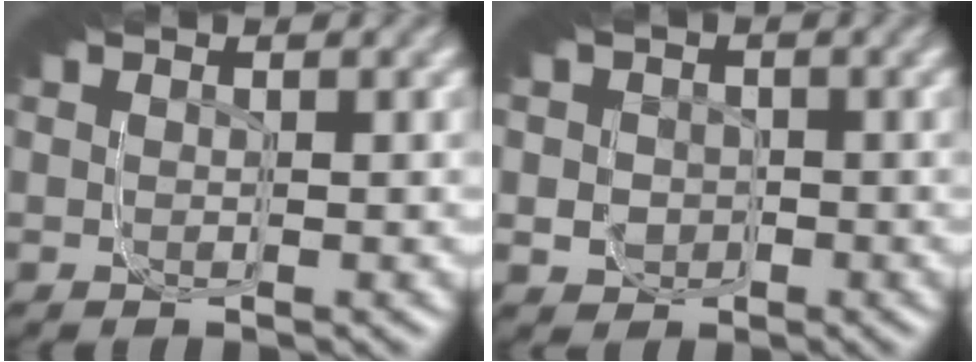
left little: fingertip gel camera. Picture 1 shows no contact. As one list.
[{"total": 5.9, "force": [-0.5, 5.4, 2.3], "torque": [-0.038, -0.024, -0.007]}]